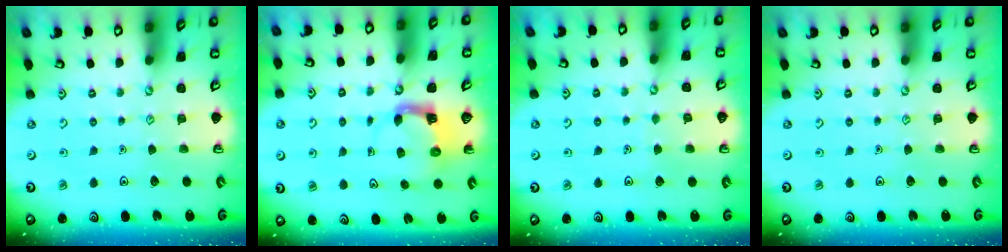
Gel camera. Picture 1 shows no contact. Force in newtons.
{"total": 3.9, "press": 3.8, "slide": 0.7}
{"total": 2.7, "press": 2.7, "slide": 0.2}
{"total": 0.0}